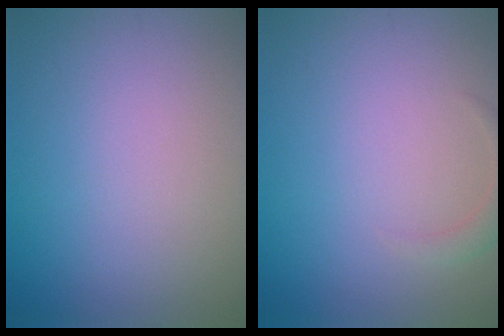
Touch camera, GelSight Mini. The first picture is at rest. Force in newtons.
{"total": 1.3, "press": 1.3, "slide": 0.1}